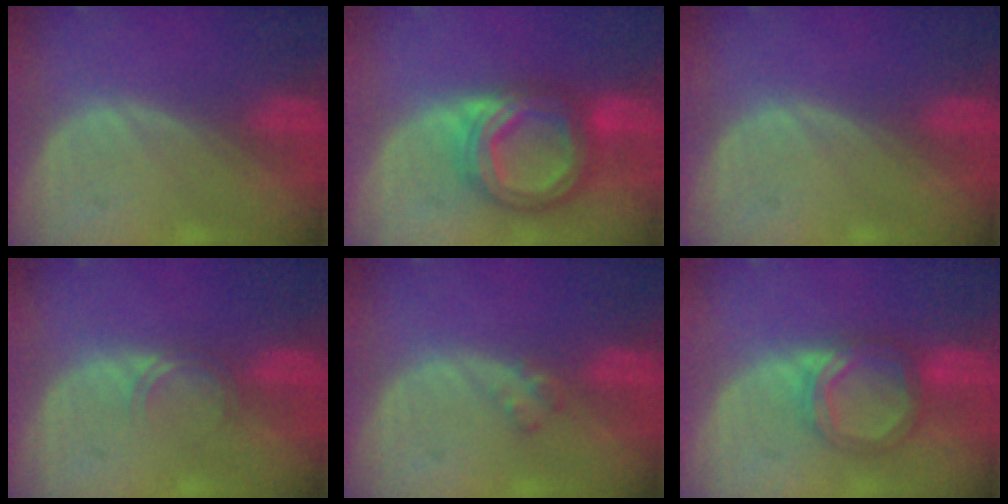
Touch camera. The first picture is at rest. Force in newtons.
{"total": 8.5, "press": 8.5, "slide": 0.6}
{"total": 0.0}
{"total": 1.7, "press": 1.7, "slide": 0.3}
{"total": 1.6, "press": 1.6, "slide": 0.2}
{"total": 5.4, "press": 5.3, "slide": 1.0}